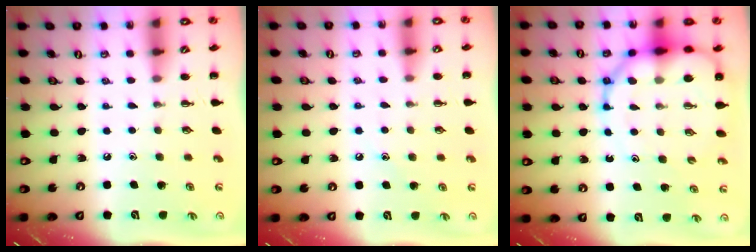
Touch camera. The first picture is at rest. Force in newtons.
{"total": 7.9, "press": 7.5, "slide": 2.3}
{"total": 13.3, "press": 12.8, "slide": 3.7}